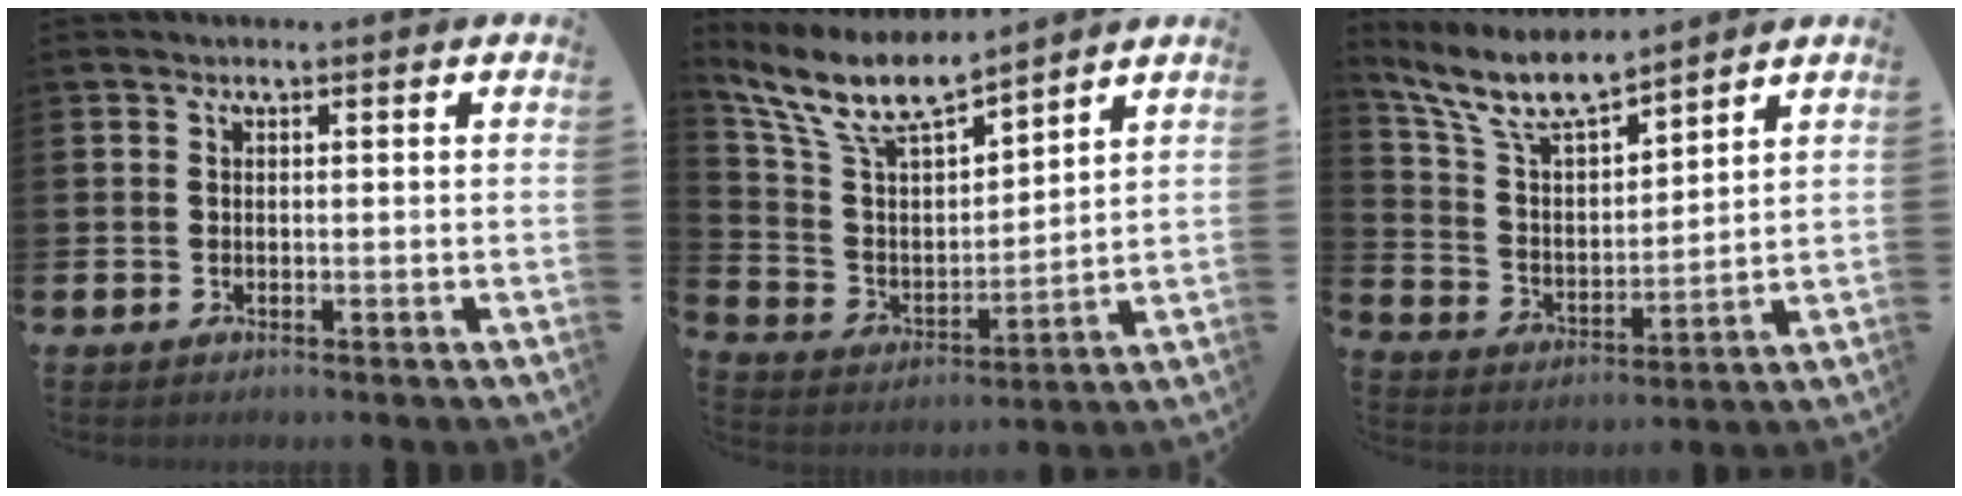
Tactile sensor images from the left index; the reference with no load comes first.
{"total": 9.7, "force": [8.4, 2.4, 4.2], "torque": [-0.121, -0.047, 0.148]}
{"total": 9.0, "force": [7.9, 2.1, 3.8], "torque": [-0.107, -0.037, 0.142]}